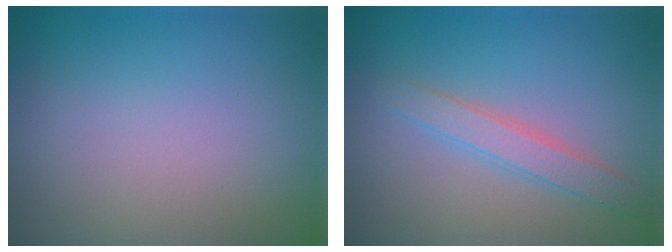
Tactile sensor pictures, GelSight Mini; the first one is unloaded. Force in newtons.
{"total": 2.3, "press": 2.3, "slide": 0.1}